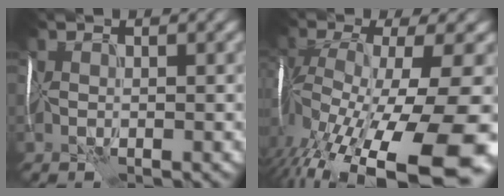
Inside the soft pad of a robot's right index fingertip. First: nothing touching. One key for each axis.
{"total": 15.8, "fx": -7.6, "fy": 5.5, "fz": 12.7, "tx": -0.242, "ty": -0.036, "tz": -0.105}